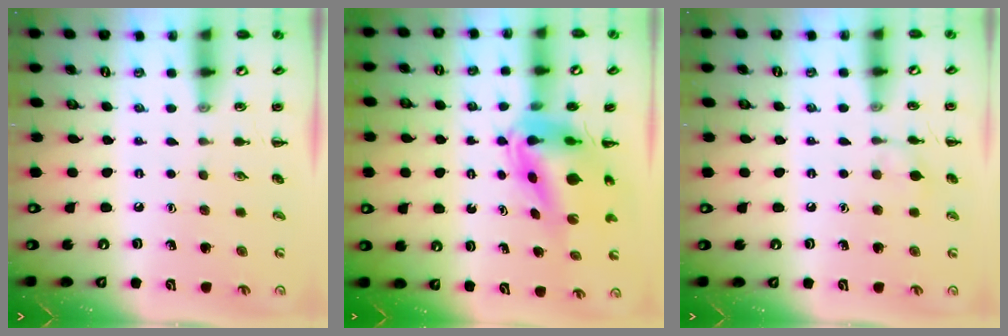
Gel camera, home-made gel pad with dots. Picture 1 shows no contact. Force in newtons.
{"total": 8.0, "press": 7.6, "slide": 2.6}
{"total": 6.2, "press": 5.9, "slide": 1.8}